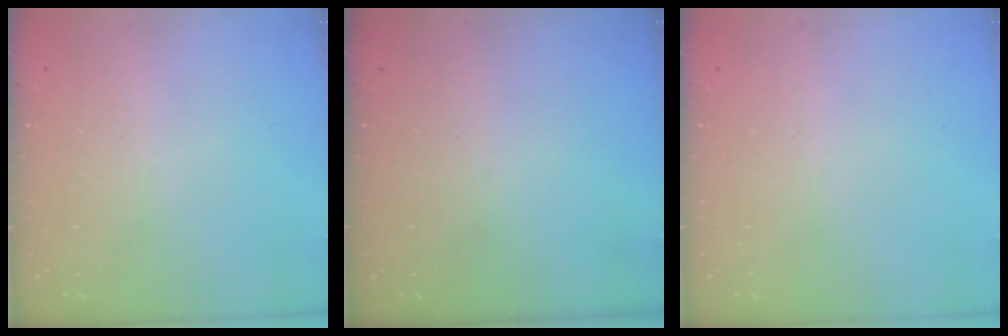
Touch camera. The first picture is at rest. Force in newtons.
{"total": 0.0}
{"total": 0.0}